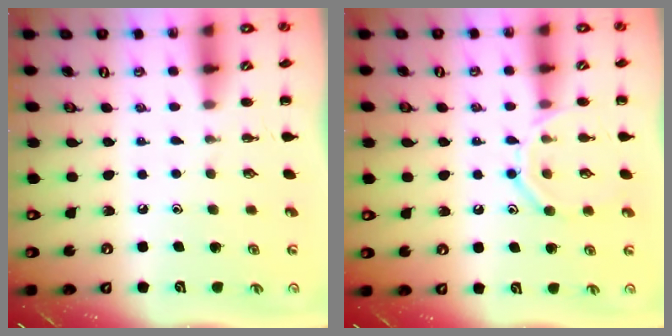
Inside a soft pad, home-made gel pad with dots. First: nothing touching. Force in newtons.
{"total": 11.3, "press": 11.3, "slide": 1.1}